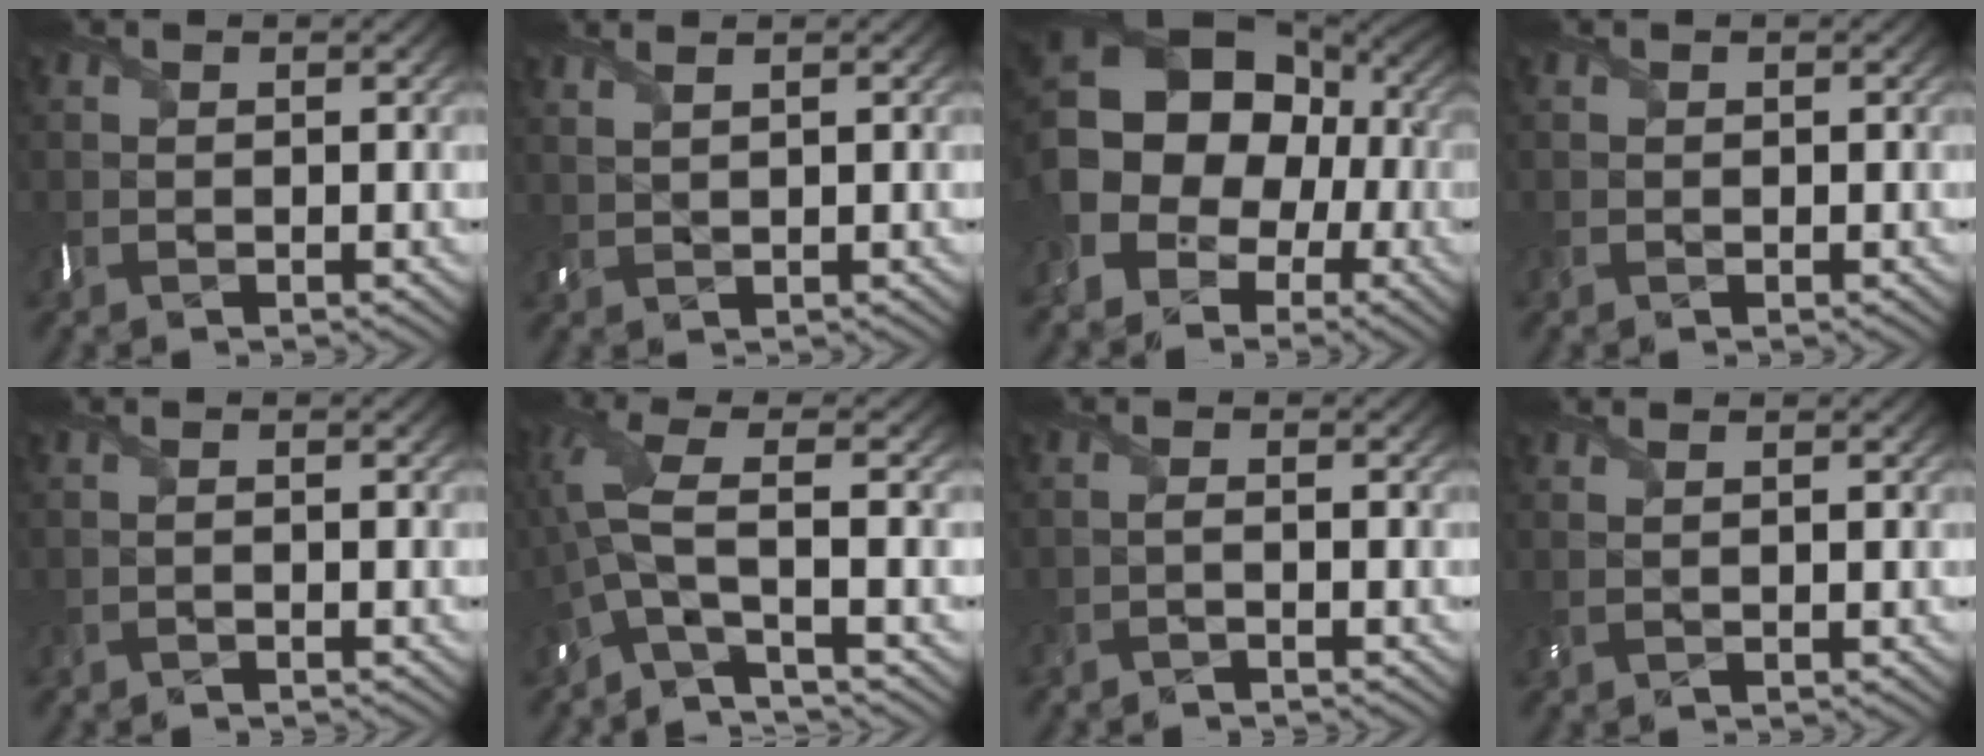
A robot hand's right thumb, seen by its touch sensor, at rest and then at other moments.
{"total": 1.9, "force": [1.4, 0.4, 1.3], "torque": [-0.026, 0.001, 0.023]}
{"total": 16.5, "force": [-1.2, 13.5, 9.5], "torque": [-0.218, -0.009, -0.040]}
{"total": 0.0}
{"total": 0.7, "force": [-0.5, 0.1, 0.5], "torque": [-0.011, -0.009, -0.015]}
{"total": 7.6, "force": [-1.4, 1.8, 7.3], "torque": [-0.172, 0.012, -0.054]}
{"total": 1.3, "force": [-0.8, 0.2, 1.1], "torque": [-0.011, -0.007, -0.025]}
{"total": 1.3, "force": [0.6, 0.1, 1.2], "torque": [-0.028, 0.001, 0.004]}